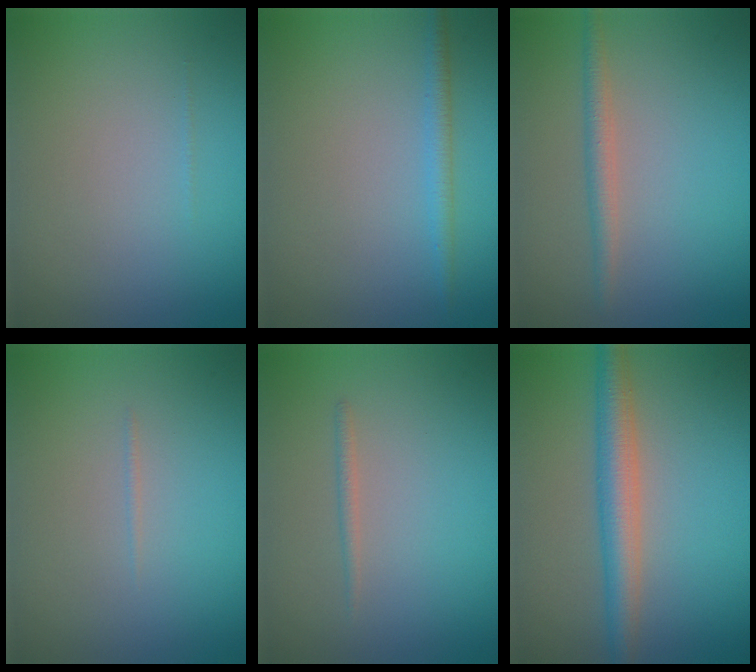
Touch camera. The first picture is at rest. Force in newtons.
{"total": 1.6, "press": 1.6, "slide": 0.0}
{"total": 1.8, "press": 1.8, "slide": 0.1}
{"total": 0.7, "press": 0.7, "slide": 0.2}
{"total": 0.8, "press": 0.8, "slide": 0.0}
{"total": 4.3, "press": 4.3, "slide": 0.1}